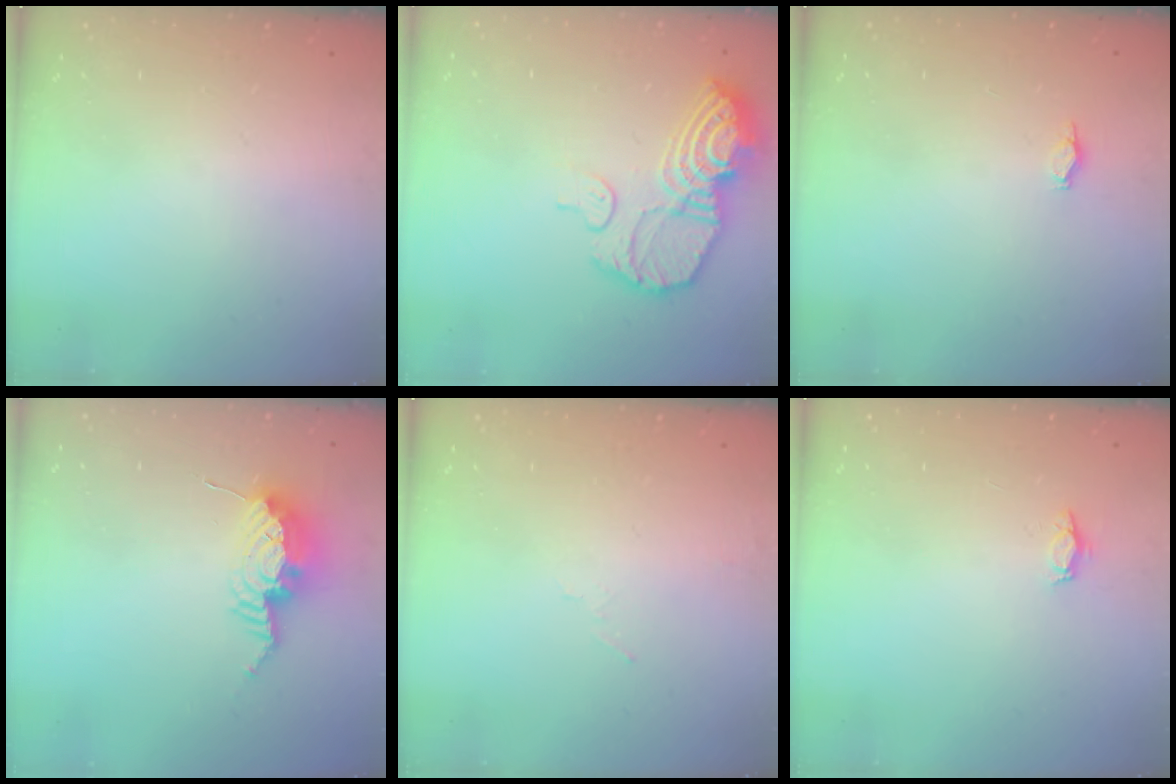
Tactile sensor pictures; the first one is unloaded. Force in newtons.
{"total": 15.7, "press": 15.6, "slide": 1.7}
{"total": 2.2, "press": 1.9, "slide": 1.2}
{"total": 10.4, "press": 10.4, "slide": 1.0}
{"total": 4.1, "press": 3.2, "slide": 2.6}
{"total": 3.2, "press": 3.1, "slide": 0.4}